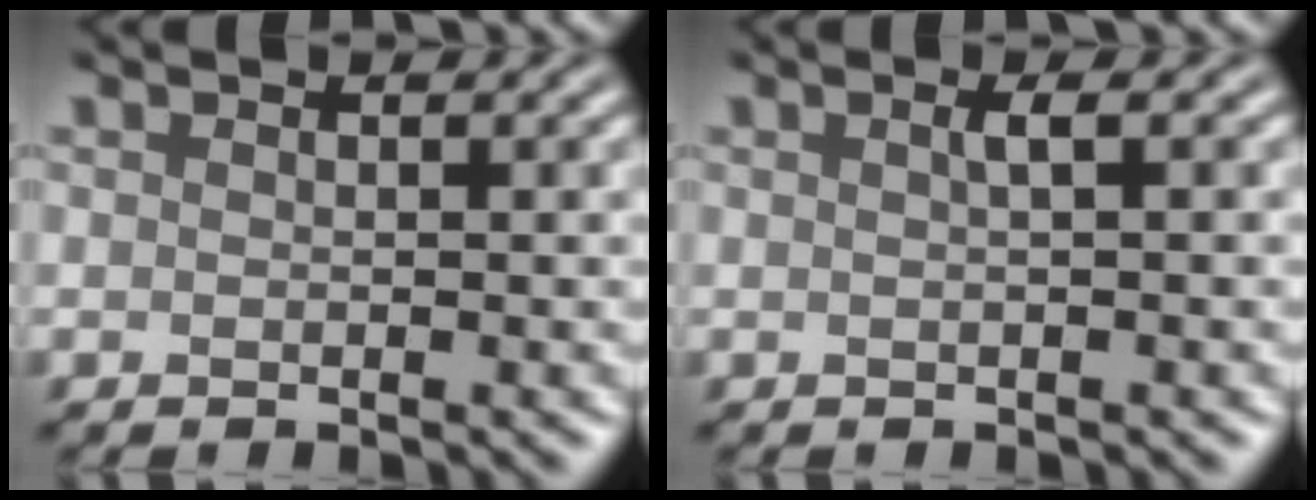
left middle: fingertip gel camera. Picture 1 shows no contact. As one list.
[{"total": 1.3, "force": [0.2, 0.4, 1.2], "torque": [-0.017, 0.006, 0.001]}]